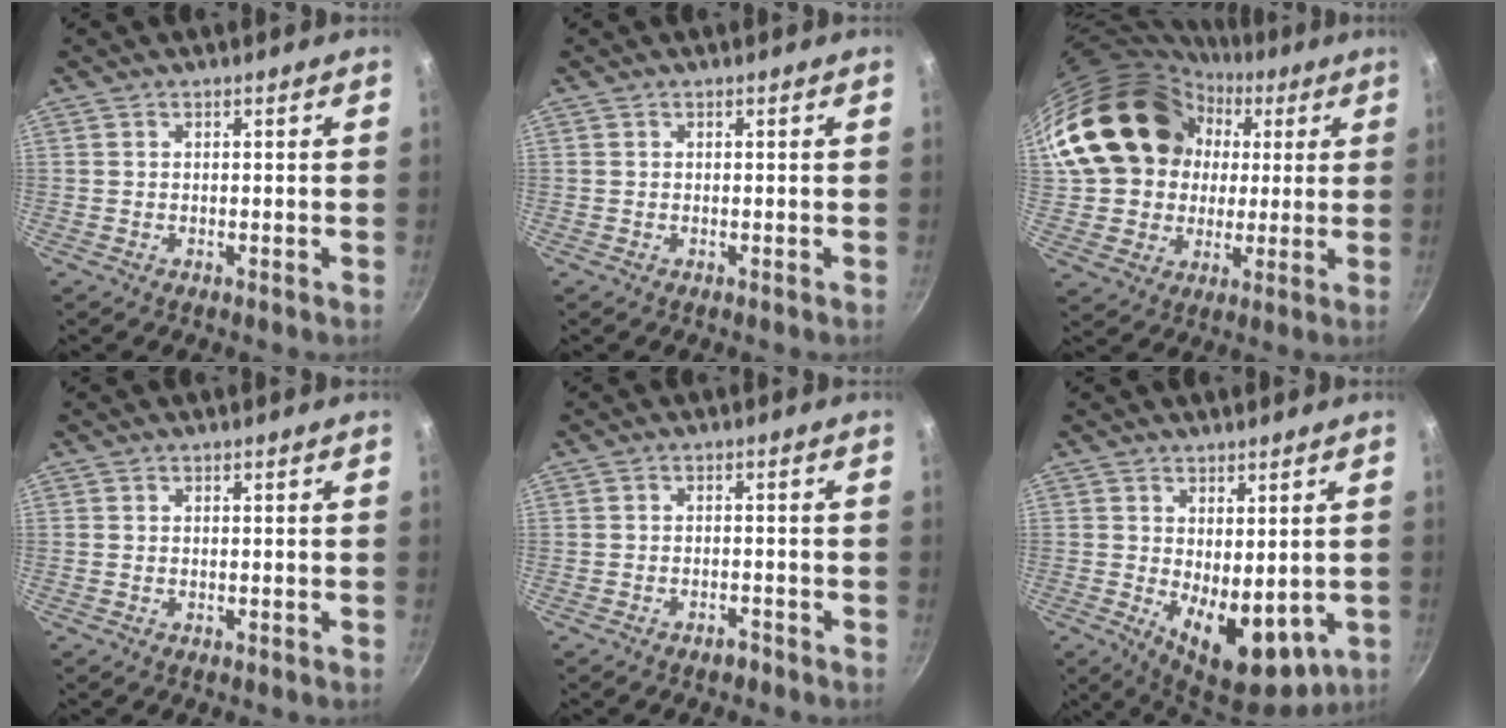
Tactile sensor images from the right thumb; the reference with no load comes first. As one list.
[{"total": 0.0}, {"total": 20.8, "force": [4.6, 17.4, 10.3], "torque": [-0.166, 0.035, 0.090]}, {"total": 0.0}, {"total": 1.9, "force": [-1.6, 0.8, 0.8], "torque": [-0.008, 0.018, -0.018]}, {"total": 12.0, "force": [-0.9, 6.4, 10.0], "torque": [-0.124, -0.021, 0.005]}]